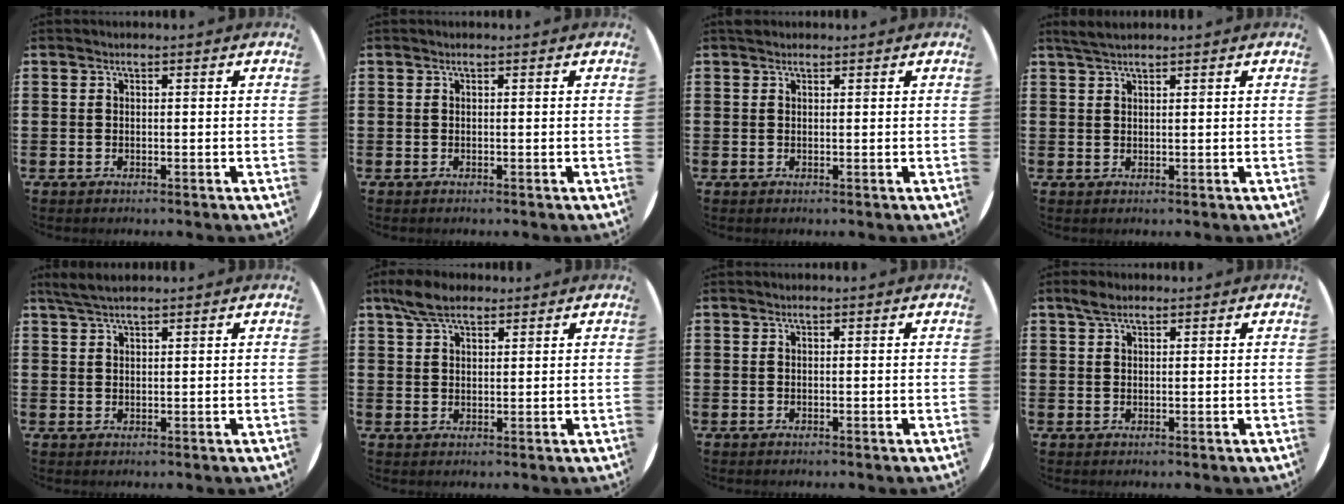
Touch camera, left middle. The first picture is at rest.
{"total": 0.0}
{"total": 0.6, "force": [0.6, 0.3, 0.0], "torque": [0.008, 0.000, 0.009]}
{"total": 1.9, "force": [1.6, 0.2, 0.9], "torque": [-0.020, 0.002, 0.031]}
{"total": 2.7, "force": [2.2, 0.4, 1.3], "torque": [-0.030, 0.004, 0.042]}
{"total": 4.7, "force": [3.7, 1.9, 2.1], "torque": [-0.050, 0.003, 0.069]}
{"total": 0.0}
{"total": 2.0, "force": [1.5, 0.9, 1.0], "torque": [-0.014, 0.003, 0.026]}